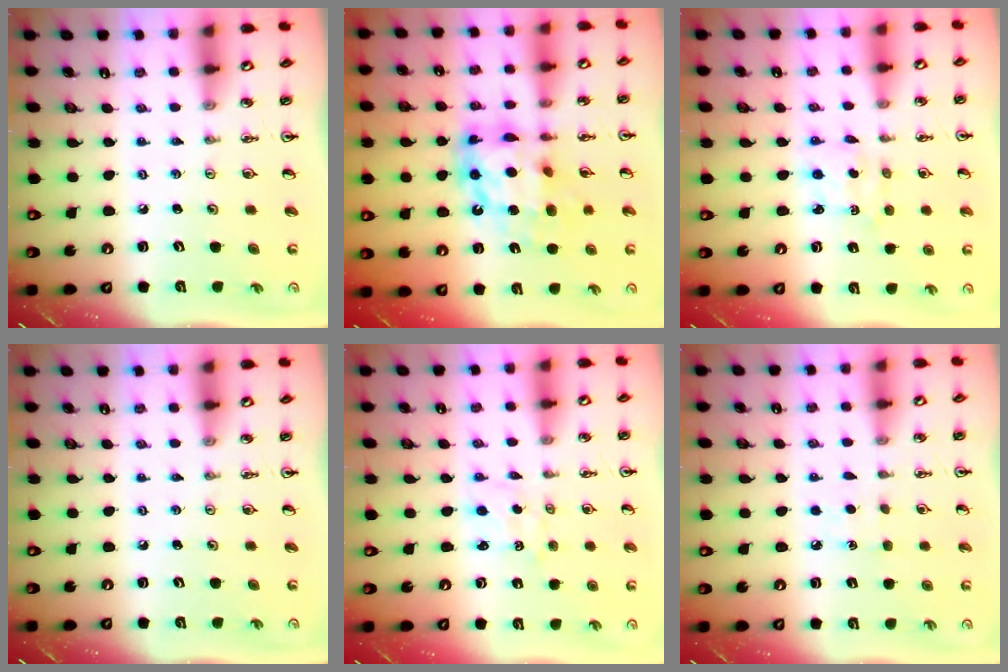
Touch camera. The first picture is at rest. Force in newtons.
{"total": 14.2, "press": 14.1, "slide": 1.3}
{"total": 2.3, "press": 2.3, "slide": 0.4}
{"total": 0.0}
{"total": 1.1, "press": 0.9, "slide": 0.6}
{"total": 4.1, "press": 4.0, "slide": 0.5}